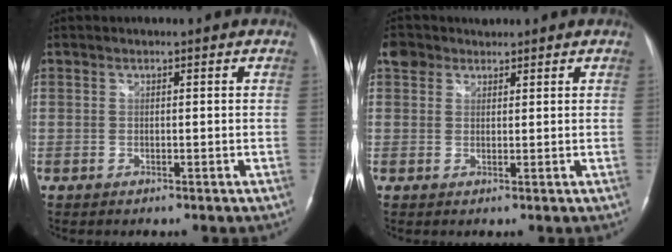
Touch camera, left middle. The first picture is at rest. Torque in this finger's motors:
{"motor_torque": [0.01, 0.01, -0.02, 0.00]}